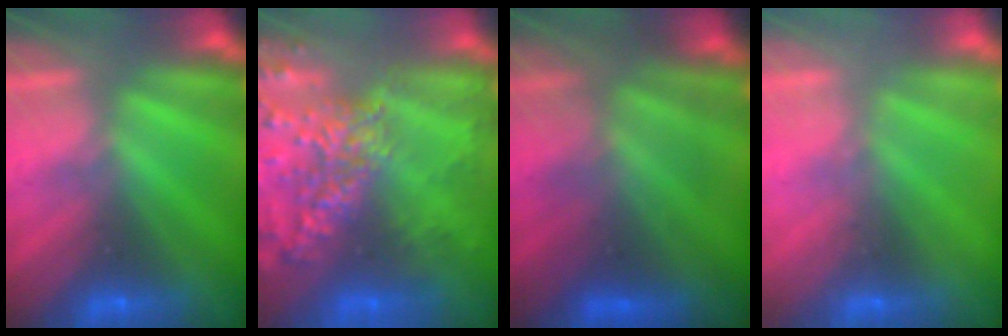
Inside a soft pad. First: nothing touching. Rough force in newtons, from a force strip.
{"total": 6.5}
{"total": 3.9}
{"total": 1.4}